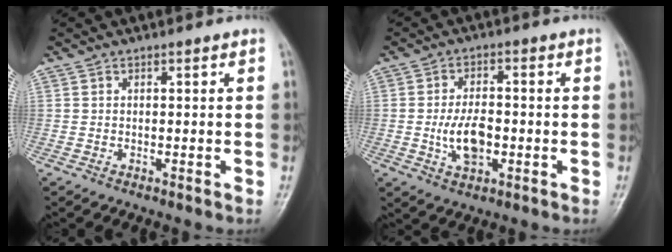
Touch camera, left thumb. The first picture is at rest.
{"total": 7.3, "force": [-1.3, 4.2, 5.8], "torque": [-0.098, 0.005, -0.023]}